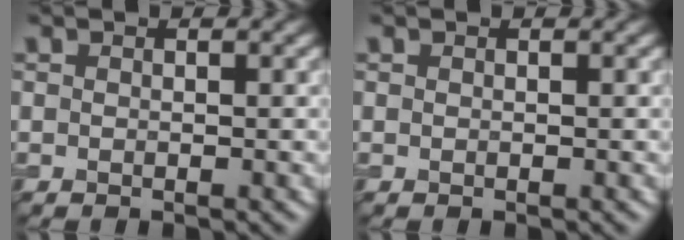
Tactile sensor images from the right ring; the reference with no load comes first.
{"total": 0.0}